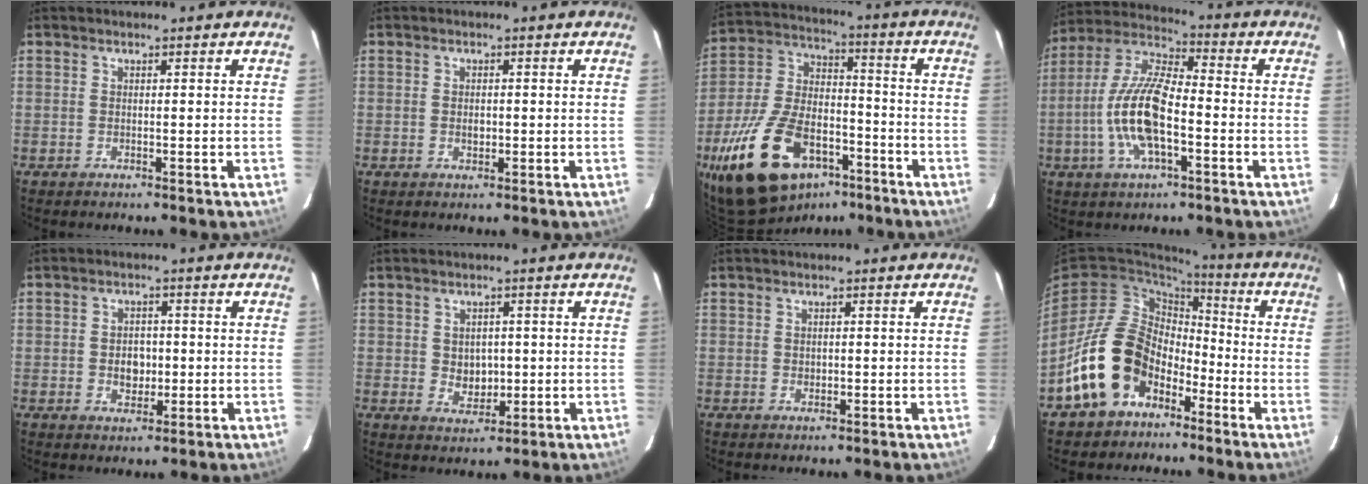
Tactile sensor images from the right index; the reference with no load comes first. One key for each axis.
{"total": 1.6, "fx": -0.2, "fy": 1.2, "fz": 1.1, "tx": -0.019, "ty": 0.002, "tz": -0.004}
{"total": 22.3, "fx": -12.8, "fy": 11.9, "fz": 13.9, "tx": -0.288, "ty": -0.001, "tz": -0.211}
{"total": 14.5, "fx": -3.9, "fy": 5.2, "fz": 12.9, "tx": -0.267, "ty": 0.001, "tz": -0.079}
{"total": 4.3, "fx": -0.5, "fy": 3.4, "fz": 2.7, "tx": -0.046, "ty": 0.005, "tz": -0.004}
{"total": 4.4, "fx": 0.1, "fy": 3.7, "fz": 2.4, "tx": -0.038, "ty": -0.001, "tz": 0.010}
{"total": 0.9, "fx": 0.0, "fy": 0.9, "fz": 0.3, "tx": -0.002, "ty": 0.000, "tz": 0.002}
{"total": 15.7, "fx": -7.6, "fy": 11.6, "fz": 7.4, "tx": -0.155, "ty": 0.023, "tz": -0.115}